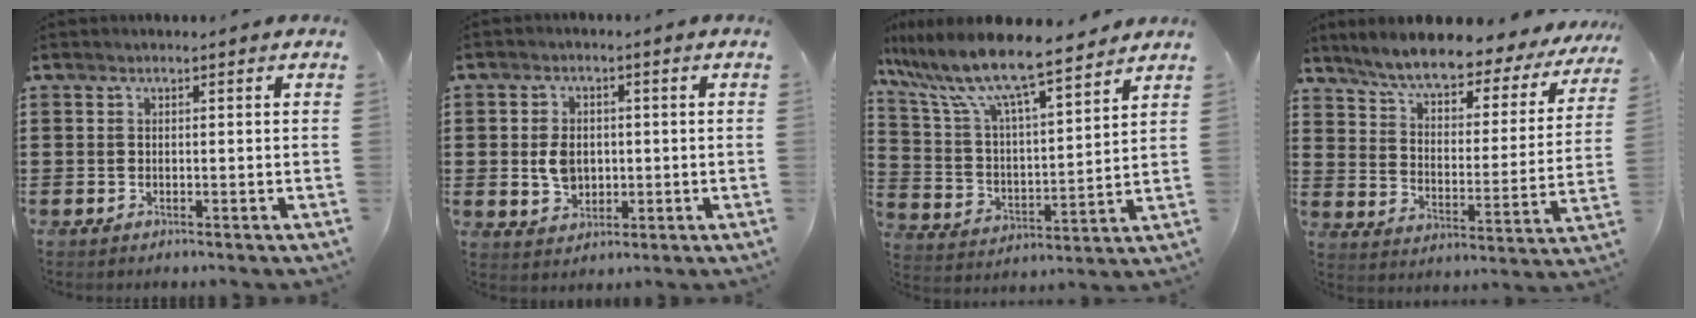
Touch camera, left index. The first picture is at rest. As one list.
[{"total": 4.7, "force": [0.1, 3.5, 3.1], "torque": [-0.058, 0.008, -0.001]}, {"total": 9.7, "force": [8.4, 0.6, 4.9], "torque": [-0.128, -0.052, 0.141]}, {"total": 7.1, "force": [6.3, 0.6, 3.3], "torque": [-0.092, -0.040, 0.101]}]